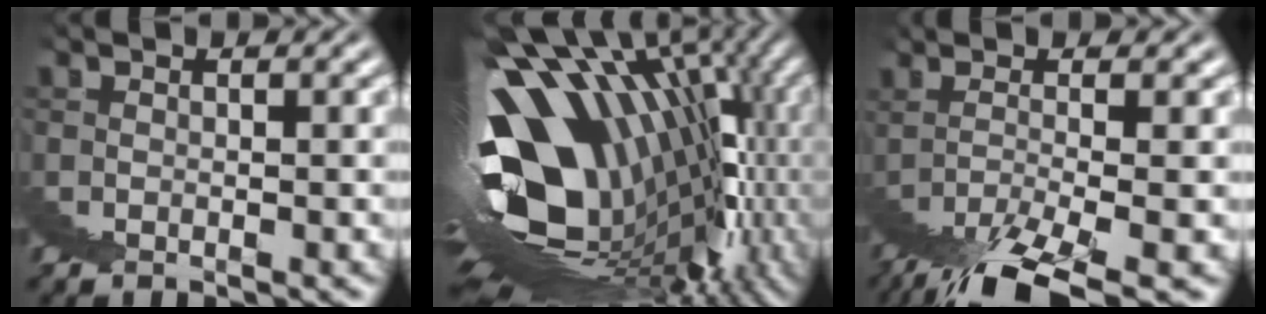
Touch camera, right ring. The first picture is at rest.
{"total": 28.8, "force": [-2.4, 14.6, 24.7], "torque": [-0.290, -0.005, -0.022]}
{"total": 4.9, "force": [-0.4, -0.7, 4.8], "torque": [-0.084, 0.014, -0.008]}